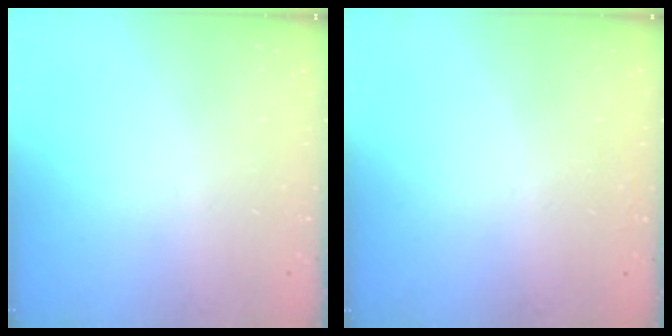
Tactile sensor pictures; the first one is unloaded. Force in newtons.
{"total": 1.6, "press": 1.6, "slide": 0.0}